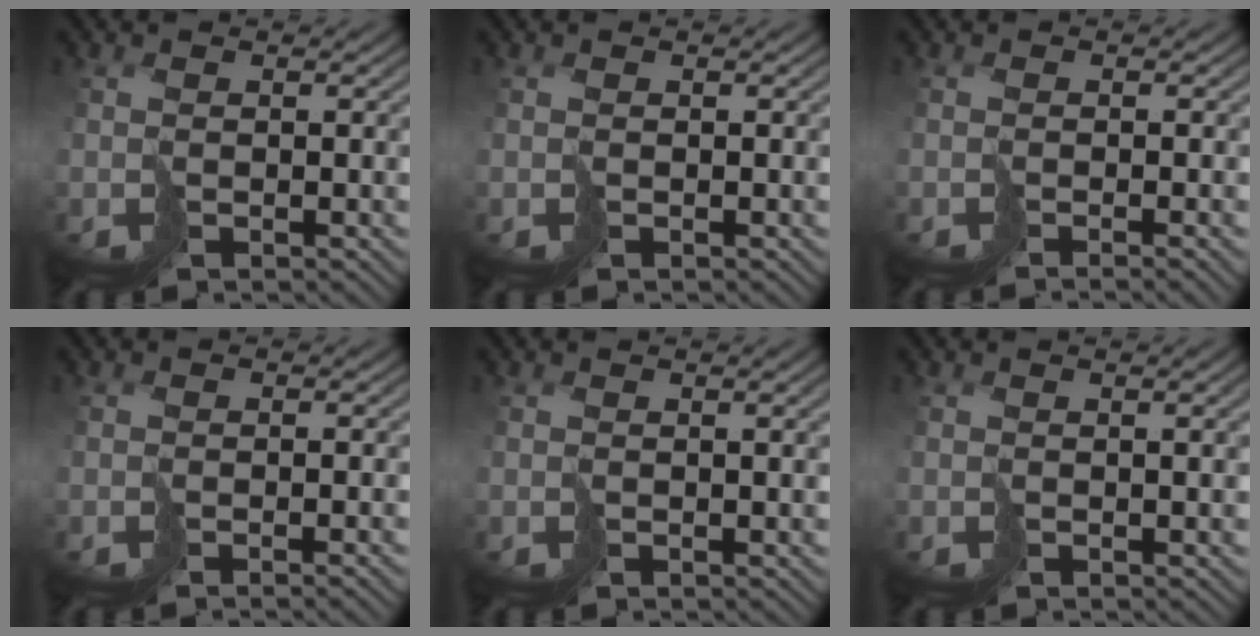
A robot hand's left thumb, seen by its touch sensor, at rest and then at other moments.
{"total": 0.0}
{"total": 1.8, "force": [-0.7, 0.3, 1.6], "torque": [-0.014, -0.001, -0.020]}
{"total": 1.4, "force": [-0.5, 0.2, 1.3], "torque": [-0.010, 0.002, -0.018]}
{"total": 2.5, "force": [0.4, 0.6, 2.4], "torque": [-0.030, 0.006, 0.005]}
{"total": 3.5, "force": [0.3, 0.9, 3.3], "torque": [-0.040, 0.004, 0.005]}